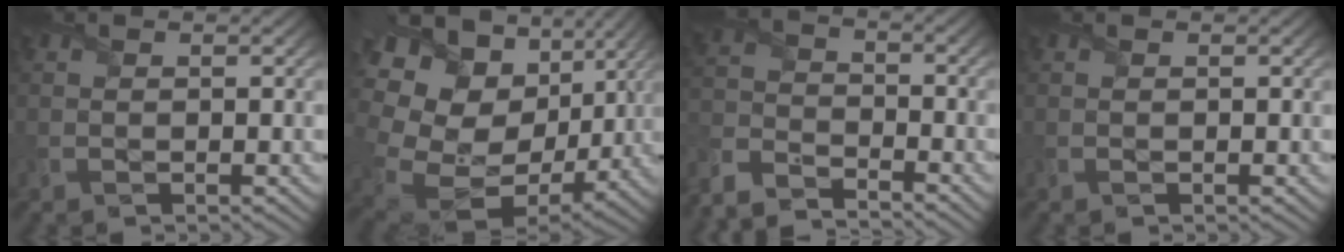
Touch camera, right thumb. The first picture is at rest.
{"total": 18.3, "force": [2.5, 14.0, 11.5], "torque": [-0.277, -0.031, 0.090]}
{"total": 7.3, "force": [-6.9, 1.7, 1.9], "torque": [-0.058, -0.012, -0.154]}
{"total": 0.0}